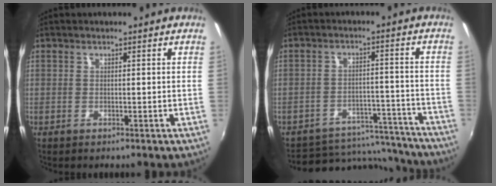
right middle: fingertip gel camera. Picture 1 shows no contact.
{"total": 15.4, "force": [-13.7, 6.0, 3.4], "torque": [-0.070, 0.031, -0.164]}